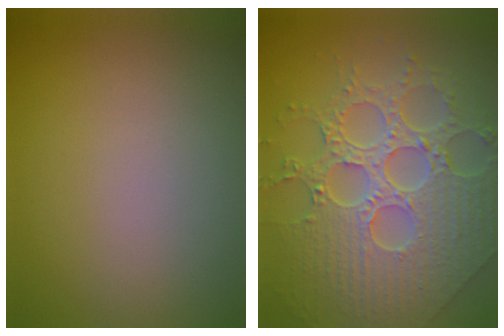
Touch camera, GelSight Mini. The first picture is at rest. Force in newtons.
{"total": 9.1, "press": 6.6, "slide": 6.2}